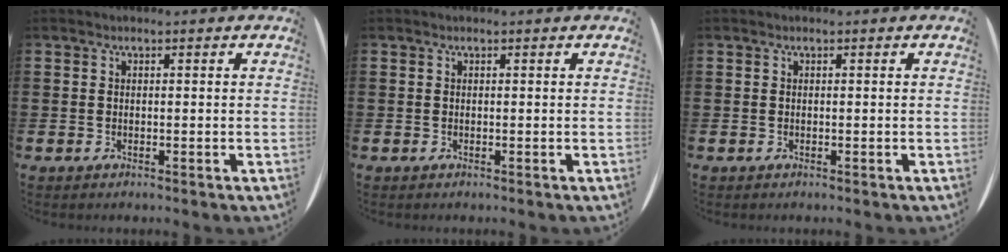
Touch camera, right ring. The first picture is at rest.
{"total": 0.0}
{"total": 0.0}